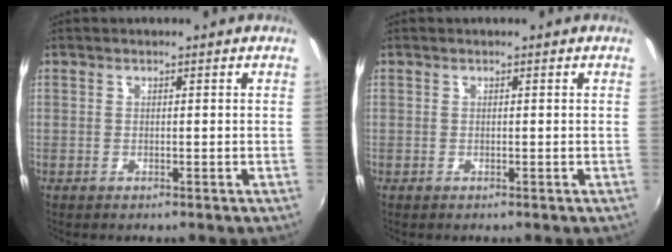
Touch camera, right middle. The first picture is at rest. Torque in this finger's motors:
{"motor_torque": [0.14, -0.08, -0.03, -0.01]}